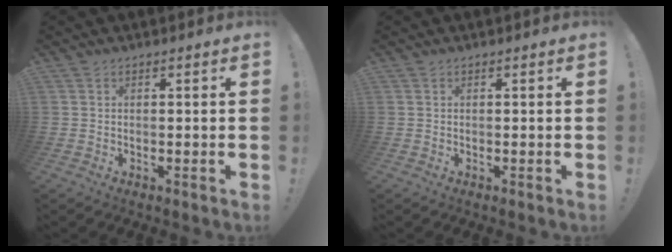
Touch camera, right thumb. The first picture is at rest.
{"total": 0.0}